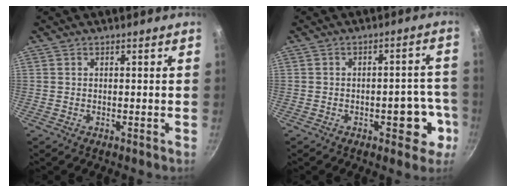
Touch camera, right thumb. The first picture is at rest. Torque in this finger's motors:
{"motor_torque": [1.00, 0.77, -0.10, 0.03, 0.12]}